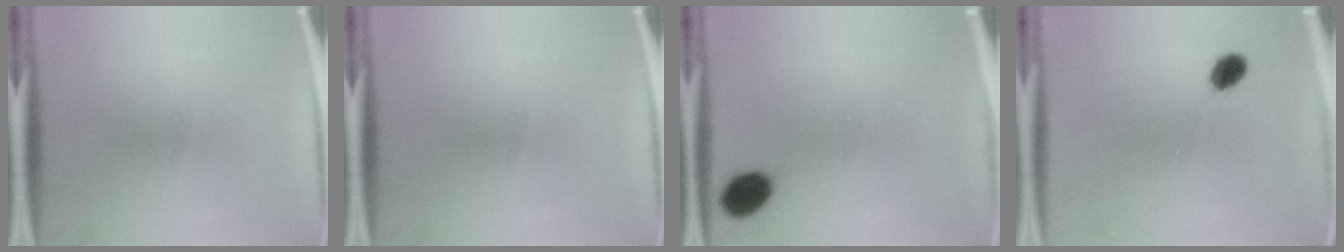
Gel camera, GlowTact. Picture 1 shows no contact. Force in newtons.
{"total": 0.0}
{"total": 5.9}
{"total": 3.6}